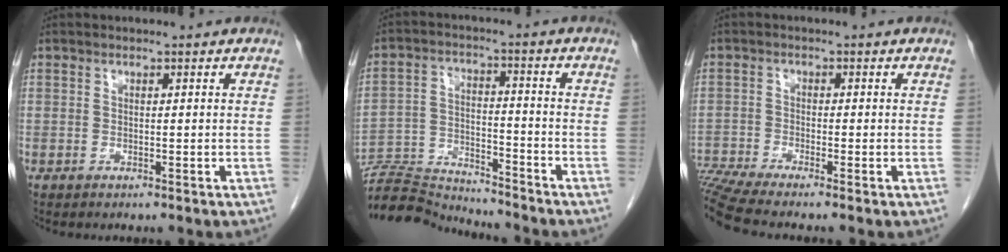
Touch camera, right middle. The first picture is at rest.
{"total": 11.7, "force": [-11.6, 0.0, 0.7], "torque": [-0.010, 0.013, -0.206]}
{"total": 6.7, "force": [-5.8, -1.5, 3.0], "torque": [-0.062, -0.011, -0.106]}